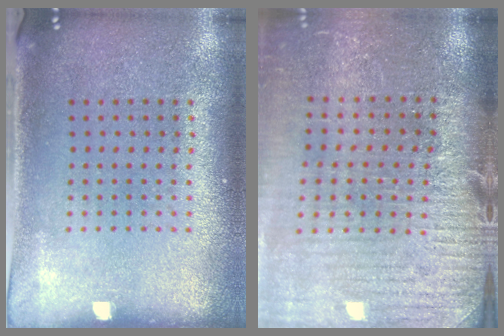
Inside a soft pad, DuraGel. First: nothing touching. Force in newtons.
{"total": 3.9, "press": 3.4, "slide": 1.9}